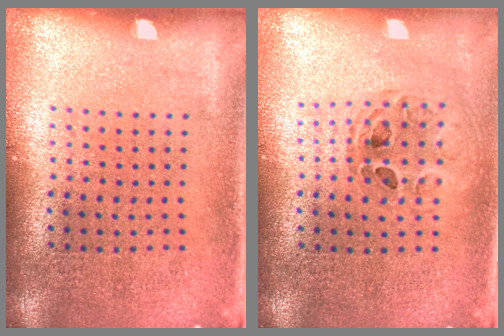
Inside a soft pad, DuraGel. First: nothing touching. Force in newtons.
{"total": 0.9, "press": 0.8, "slide": 0.1}